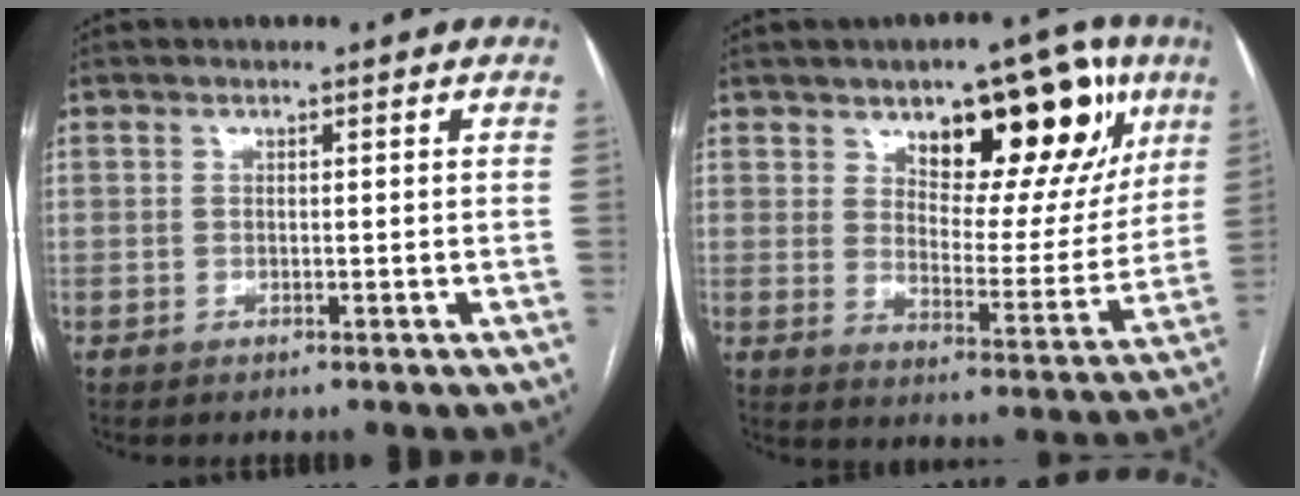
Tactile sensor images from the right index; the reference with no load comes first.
{"total": 18.0, "force": [9.3, 7.8, 13.3], "torque": [-0.156, 0.008, 0.137]}